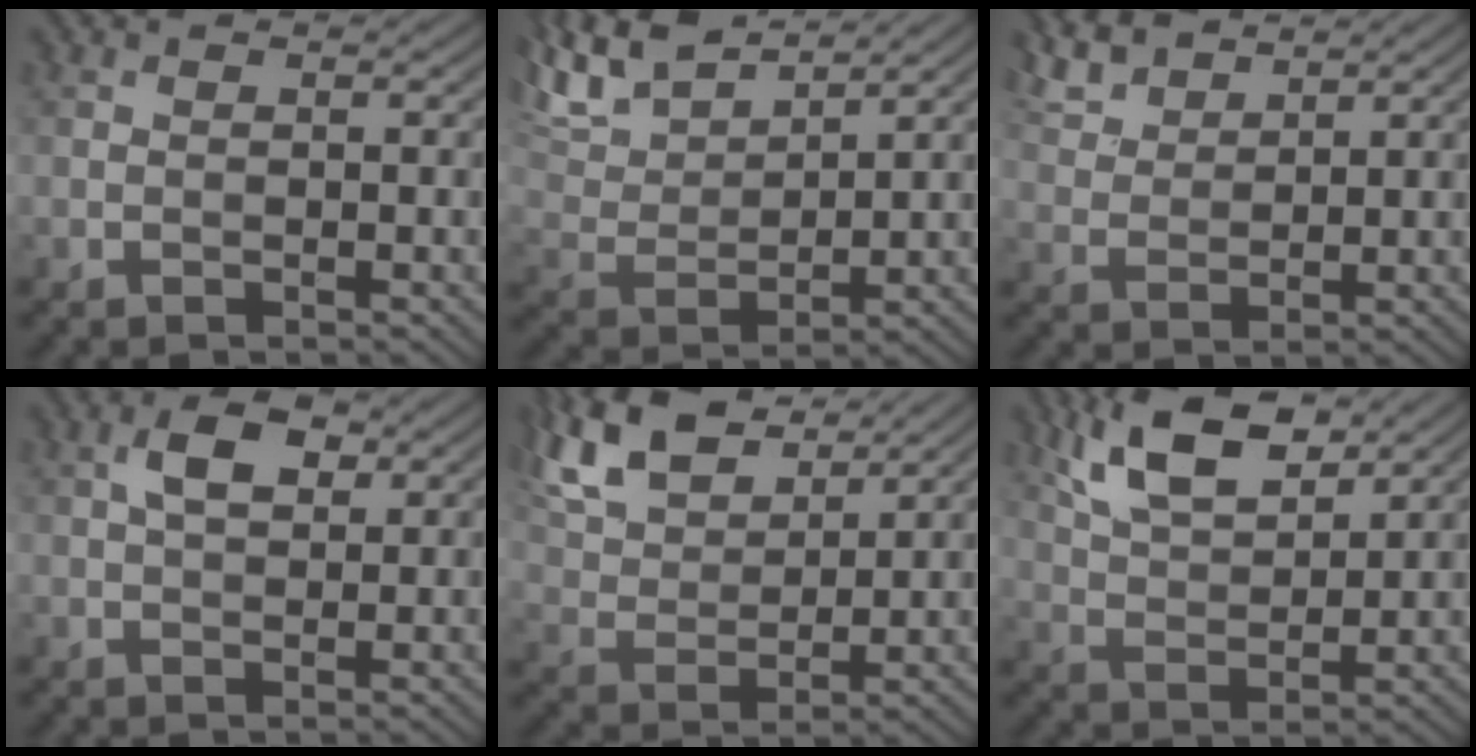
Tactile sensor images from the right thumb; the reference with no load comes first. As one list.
[{"total": 12.3, "force": [9.5, 3.9, 6.8], "torque": [-0.184, 0.020, 0.179]}, {"total": 5.5, "force": [4.7, 1.7, 2.3], "torque": [-0.065, 0.008, 0.104]}, {"total": 4.3, "force": [1.4, 2.4, 3.3], "torque": [-0.065, 0.008, 0.022]}, {"total": 12.2, "force": [8.1, 5.5, 7.2], "torque": [-0.195, 0.026, 0.162]}, {"total": 9.0, "force": [5.6, 3.5, 6.0], "torque": [-0.135, 0.008, 0.115]}]